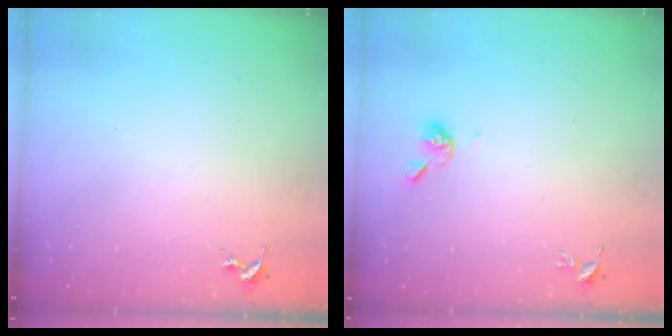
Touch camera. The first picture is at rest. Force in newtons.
{"total": 6.1, "press": 6.0, "slide": 1.2}